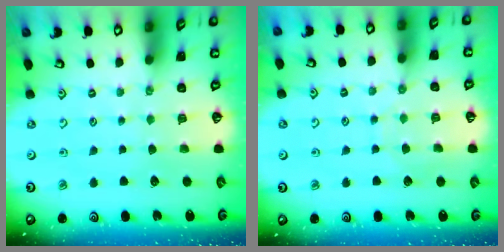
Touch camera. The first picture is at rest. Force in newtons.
{"total": 7.2, "press": 7.2, "slide": 0.5}